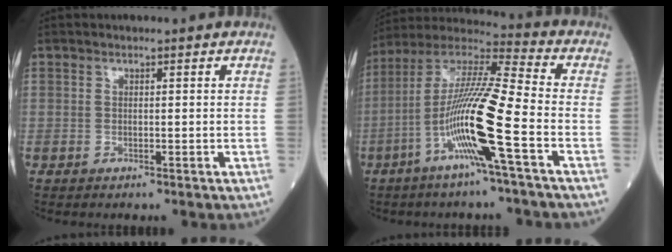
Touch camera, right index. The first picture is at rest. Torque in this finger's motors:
{"motor_torque": [1.24, -0.90, 1.06, 0.21]}